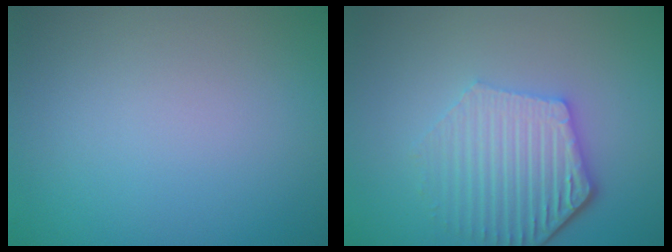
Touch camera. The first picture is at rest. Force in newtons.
{"total": 5.4, "press": 4.2, "slide": 3.4}